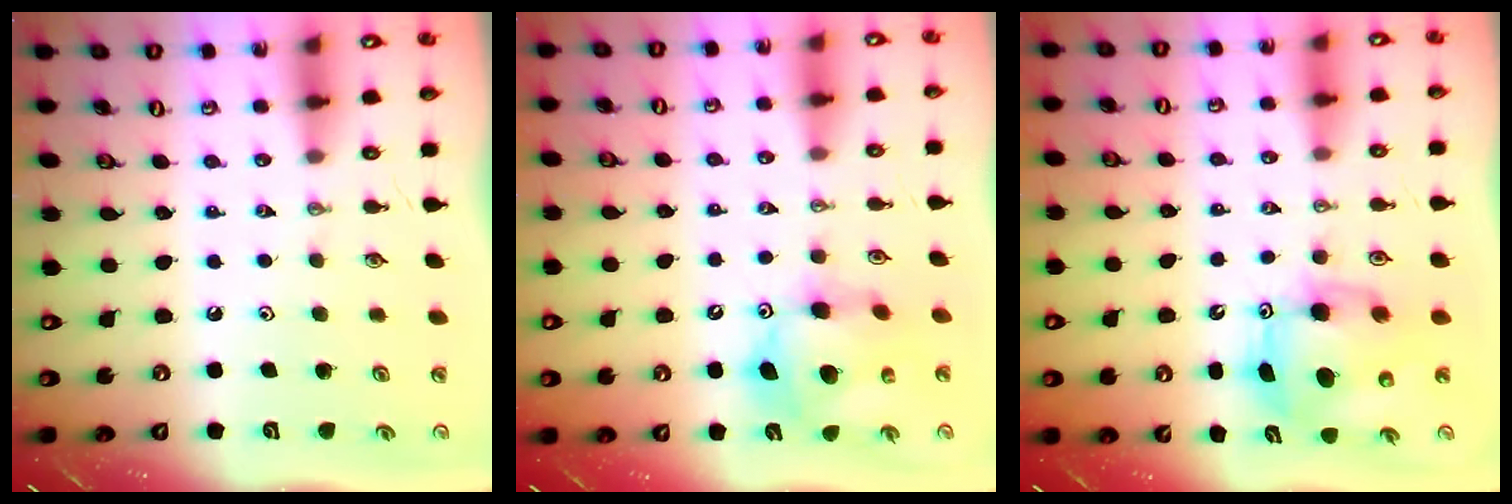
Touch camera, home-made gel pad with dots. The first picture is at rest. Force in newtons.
{"total": 12.7, "press": 12.6, "slide": 1.2}
{"total": 9.5, "press": 9.3, "slide": 2.1}